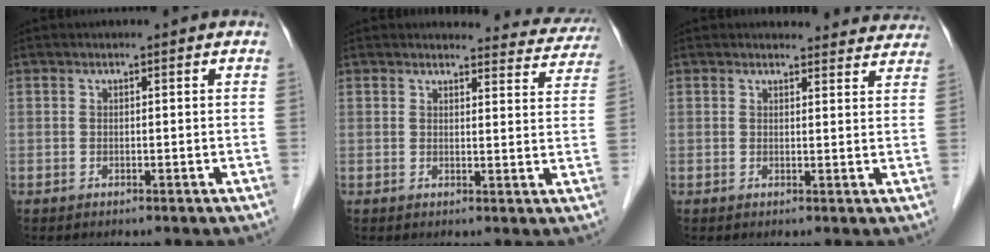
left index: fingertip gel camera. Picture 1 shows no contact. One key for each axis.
{"total": 11.0, "fx": 10.7, "fy": 2.5, "fz": 0.7, "tx": 0.028, "ty": -0.036, "tz": 0.089}
{"total": 10.6, "fx": 10.2, "fy": 2.5, "fz": 1.0, "tx": 0.025, "ty": -0.005, "tz": 0.089}